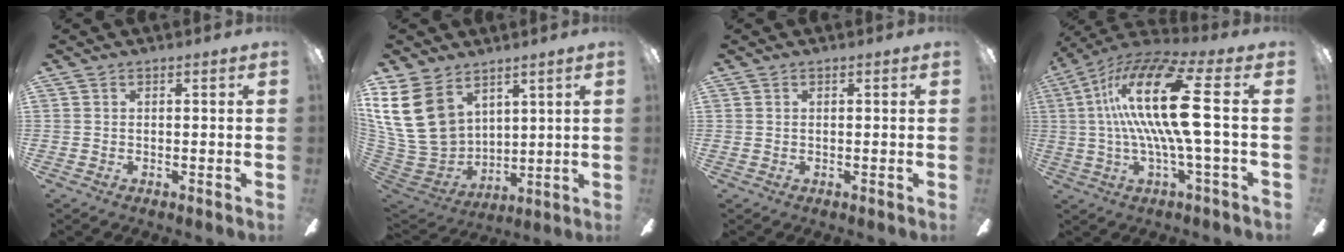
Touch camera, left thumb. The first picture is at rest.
{"total": 18.0, "force": [8.0, 13.2, 9.4], "torque": [-0.237, -0.043, 0.147]}
{"total": 0.0}
{"total": 20.5, "force": [3.2, 4.1, 19.8], "torque": [-0.411, -0.014, 0.035]}